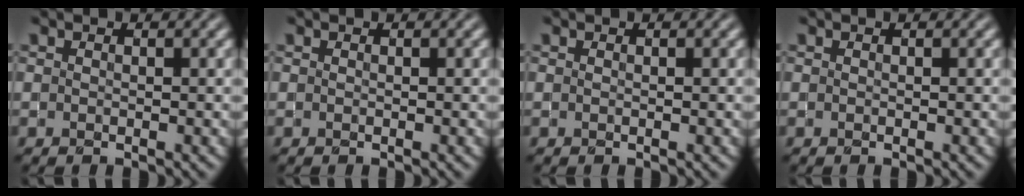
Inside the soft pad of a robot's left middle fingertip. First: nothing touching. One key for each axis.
{"total": 0.0}
{"total": 0.0}
{"total": 0.0}